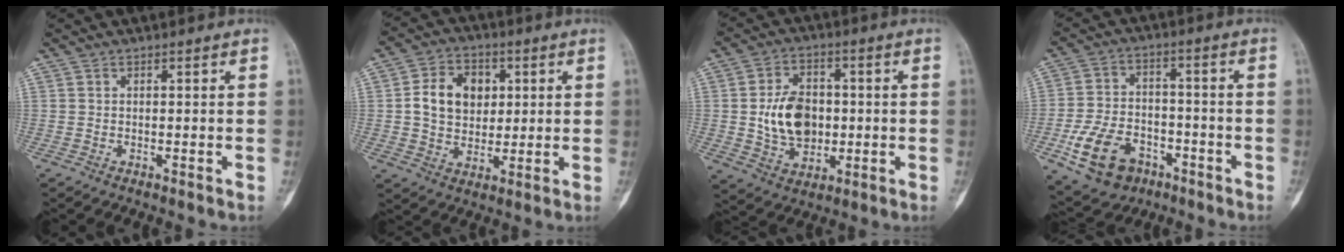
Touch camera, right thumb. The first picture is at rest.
{"total": 11.0, "force": [1.9, 8.4, 6.8], "torque": [-0.081, 0.001, 0.032]}
{"total": 11.8, "force": [-0.1, 8.5, 8.3], "torque": [-0.117, 0.004, 0.003]}
{"total": 13.3, "force": [-5.9, 9.1, 7.6], "torque": [-0.126, 0.032, -0.095]}